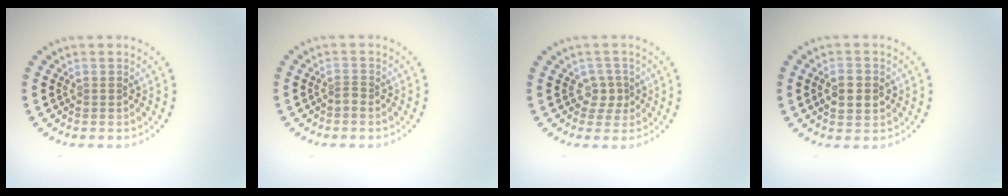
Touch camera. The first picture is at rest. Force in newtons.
{"total": 0.9, "press": 0.5, "slide": 0.7}
{"total": 1.8, "press": 1.4, "slide": 1.2}
{"total": 2.3, "press": 2.3, "slide": 0.1}